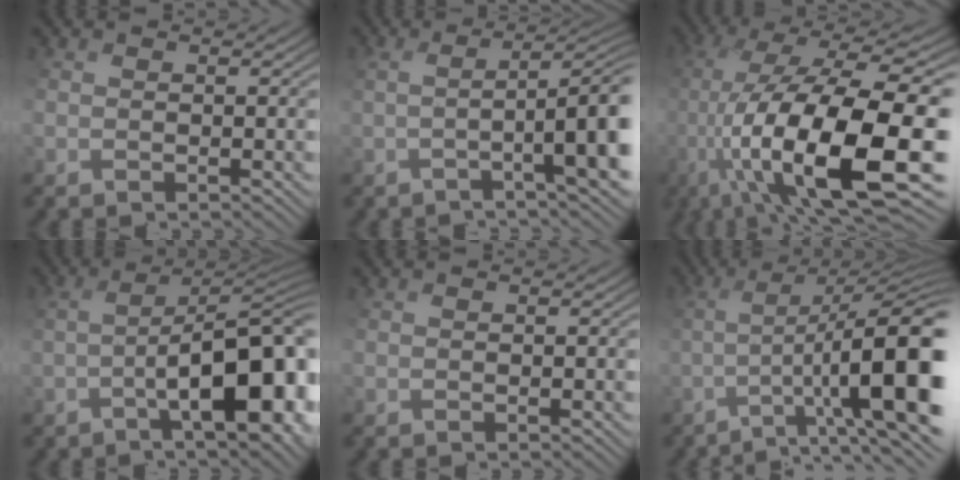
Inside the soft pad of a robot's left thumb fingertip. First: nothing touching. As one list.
[{"total": 9.4, "force": [-1.7, 1.6, 9.1], "torque": [-0.119, 0.006, -0.020]}, {"total": 17.6, "force": [-3.0, 7.3, 15.8], "torque": [-0.304, 0.005, -0.034]}, {"total": 12.9, "force": [-4.4, 4.1, 11.4], "torque": [-0.140, 0.017, -0.052]}, {"total": 0.0}, {"total": 14.0, "force": [-2.9, 4.2, 13.1], "torque": [-0.208, -0.010, -0.019]}]